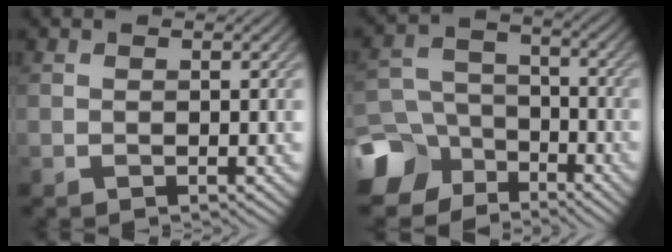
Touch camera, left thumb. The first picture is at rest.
{"total": 11.9, "force": [-7.5, 8.5, 3.7], "torque": [-0.115, -0.041, -0.139]}